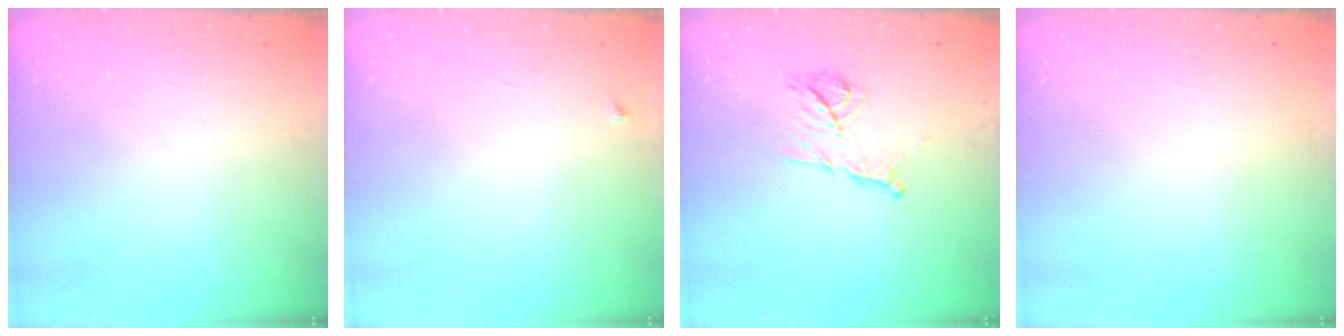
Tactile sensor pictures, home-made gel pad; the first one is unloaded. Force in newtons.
{"total": 2.5, "press": 2.4, "slide": 0.4}
{"total": 10.0, "press": 10.0, "slide": 1.0}
{"total": 1.5, "press": 1.5, "slide": 0.1}